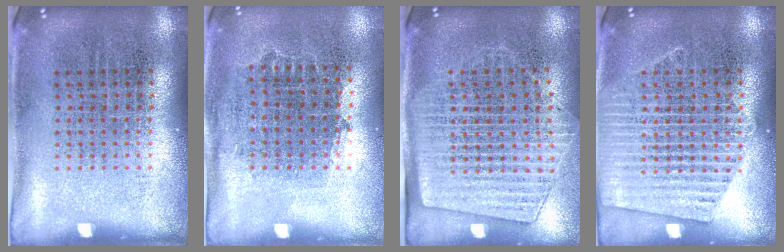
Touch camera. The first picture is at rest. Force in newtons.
{"total": 0.8, "press": 0.7, "slide": 0.3}
{"total": 1.8, "press": 1.5, "slide": 1.0}
{"total": 2.9, "press": 2.9, "slide": 0.3}